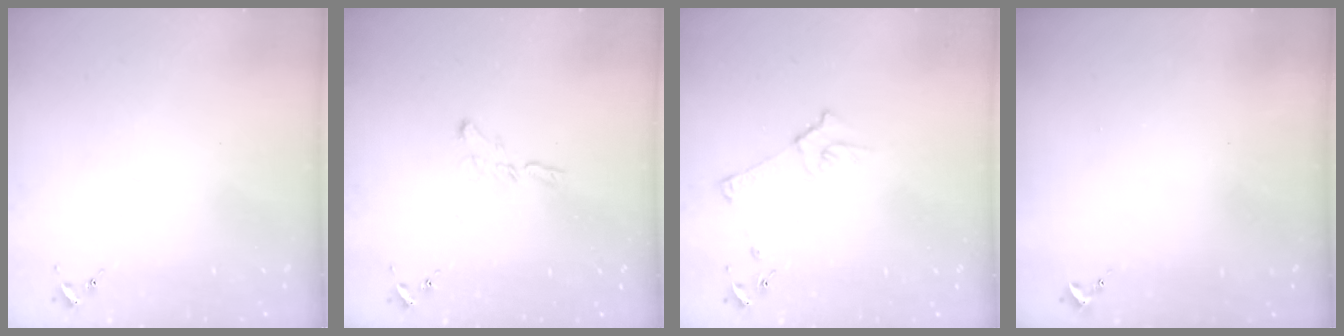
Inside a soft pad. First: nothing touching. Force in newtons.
{"total": 5.0, "press": 5.0, "slide": 0.5}
{"total": 5.1, "press": 5.1, "slide": 0.8}
{"total": 0.7, "press": 0.7, "slide": 0.1}